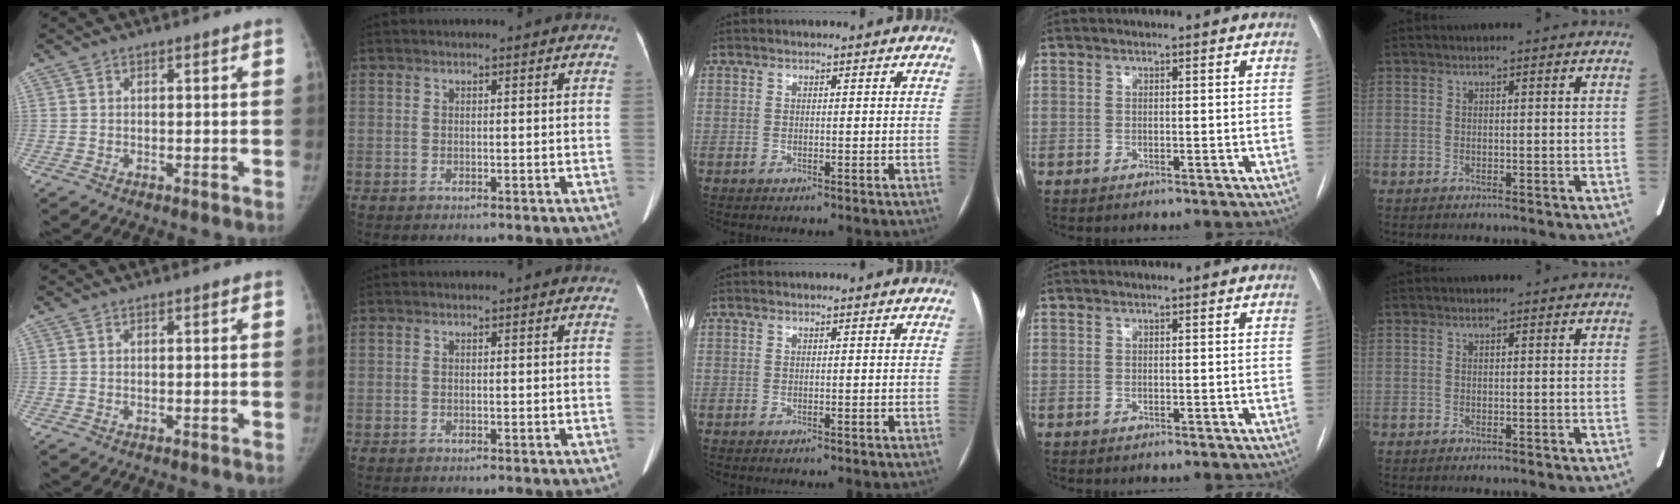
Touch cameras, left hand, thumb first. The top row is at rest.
{}